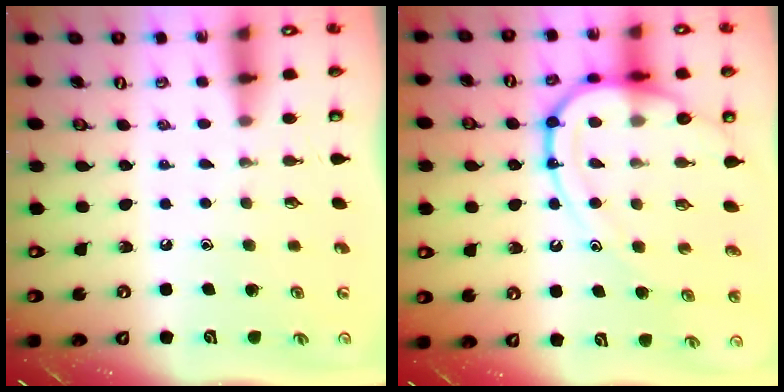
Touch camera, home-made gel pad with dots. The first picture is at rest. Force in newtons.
{"total": 14.9, "press": 14.8, "slide": 1.3}